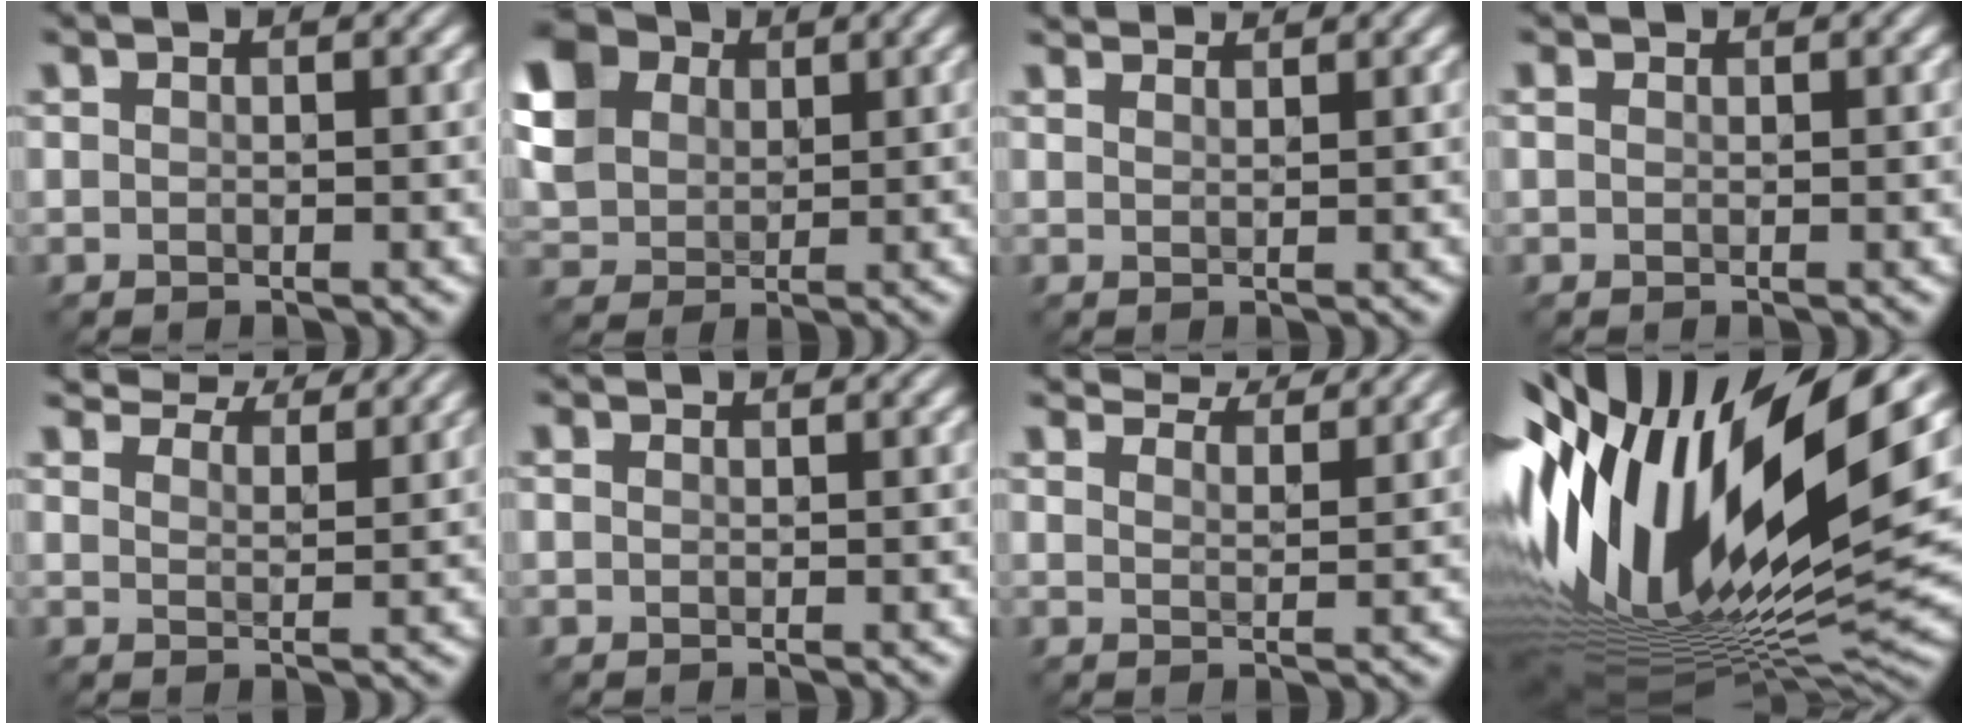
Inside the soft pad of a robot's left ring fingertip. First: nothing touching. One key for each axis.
{"total": 8.5, "fx": 3.3, "fy": 6.5, "fz": 4.4, "tx": -0.135, "ty": 0.029, "tz": 0.063}
{"total": 3.4, "fx": 3.1, "fy": 0.7, "fz": 1.2, "tx": -0.011, "ty": 0.002, "tz": 0.033}
{"total": 0.5, "fx": 0.4, "fy": 0.3, "fz": 0.3, "tx": -0.008, "ty": 0.001, "tz": 0.004}
{"total": 6.9, "fx": 6.5, "fy": 1.1, "fz": 2.1, "tx": -0.046, "ty": -0.004, "tz": 0.093}
{"total": 0.7, "fx": 0.4, "fy": 0.6, "fz": 0.1, "tx": -0.002, "ty": 0.001, "tz": 0.005}
{"total": 5.8, "fx": 5.5, "fy": 0.7, "fz": 1.7, "tx": -0.032, "ty": -0.002, "tz": 0.072}
{"total": 19.2, "fx": 4.1, "fy": 7.3, "fz": 17.3, "tx": -0.327, "ty": -0.012, "tz": 0.067}